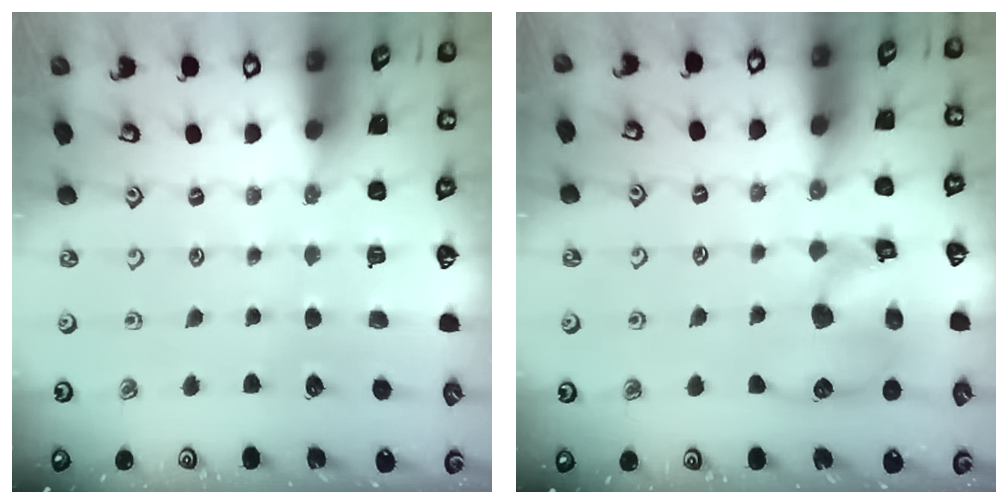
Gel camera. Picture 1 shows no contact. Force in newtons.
{"total": 12.4, "press": 12.2, "slide": 1.9}